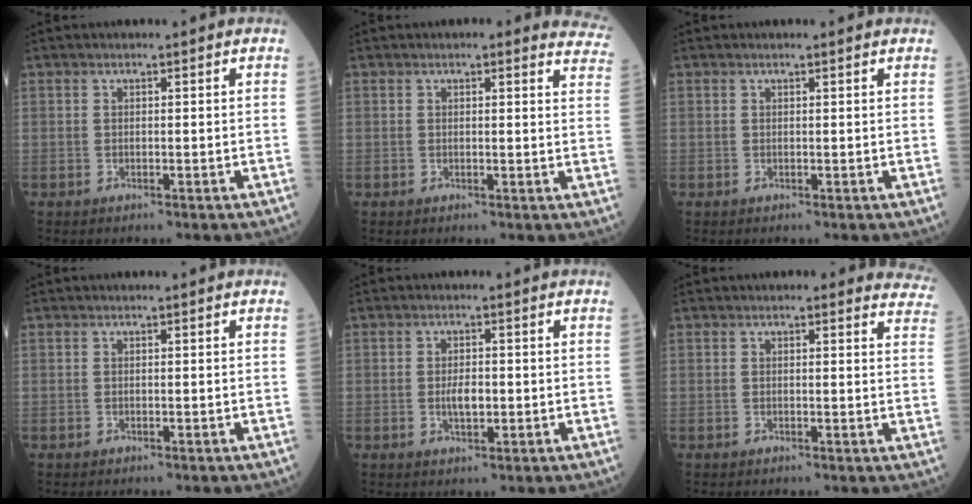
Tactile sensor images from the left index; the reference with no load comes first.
{"total": 7.2, "force": [6.6, 2.1, 1.9], "torque": [0.012, -0.023, 0.033]}
{"total": 0.7, "force": [0.6, 0.0, 0.2], "torque": [-0.012, -0.001, 0.003]}
{"total": 0.0}
{"total": 2.8, "force": [-0.7, 1.2, 2.4], "torque": [-0.049, -0.004, -0.010]}
{"total": 6.6, "force": [6.1, 2.3, 1.2], "torque": [0.024, -0.022, 0.026]}